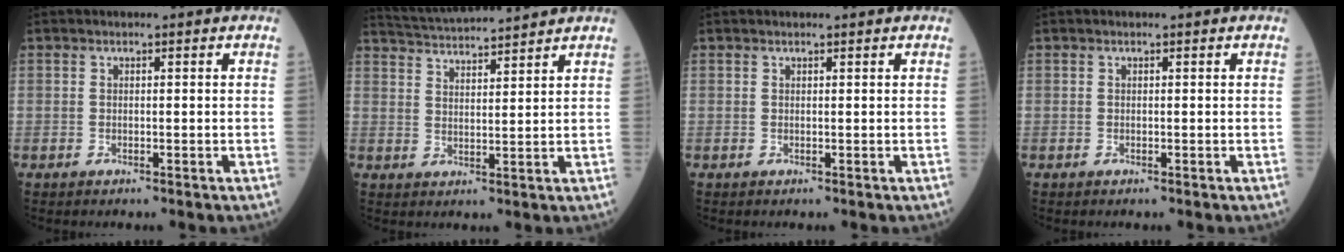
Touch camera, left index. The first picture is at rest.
{"total": 11.1, "force": [10.6, -0.3, 3.3], "torque": [-0.071, 0.023, 0.168]}
{"total": 1.7, "force": [1.6, 0.1, 0.5], "torque": [-0.006, 0.013, 0.023]}
{"total": 0.5, "force": [0.5, 0.0, 0.1], "torque": [-0.004, 0.007, 0.008]}